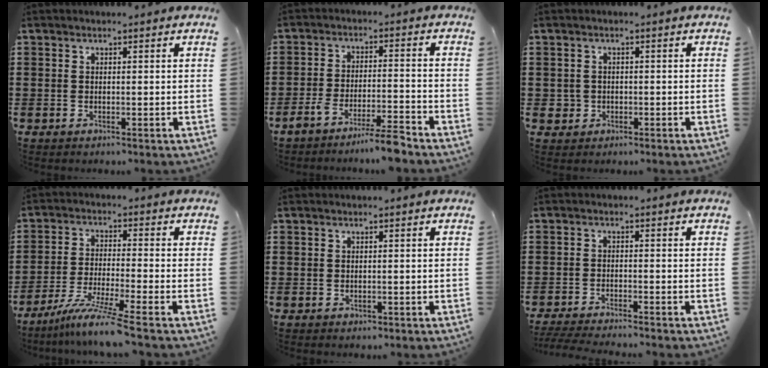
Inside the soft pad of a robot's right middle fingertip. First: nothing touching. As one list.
[{"total": 5.9, "force": [-5.3, -0.2, 2.6], "torque": [-0.053, -0.013, -0.102]}, {"total": 1.5, "force": [-0.4, 1.5, 0.3], "torque": [-0.011, 0.004, -0.010]}, {"total": 7.3, "force": [-5.7, -0.5, 4.6], "torque": [-0.093, -0.022, -0.109]}, {"total": 0.0}, {"total": 3.0, "force": [-2.9, -0.2, 0.7], "torque": [-0.020, -0.005, -0.061]}]